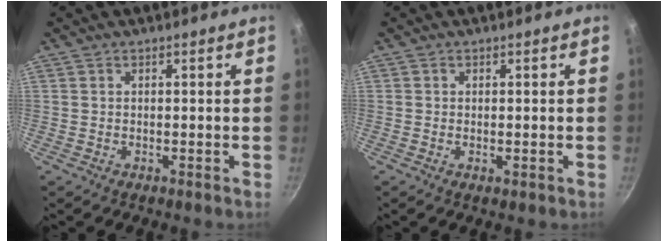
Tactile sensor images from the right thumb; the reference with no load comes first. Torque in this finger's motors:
{"motor_torque": [-0.19, 0.29, -0.46, -0.07, -0.01]}